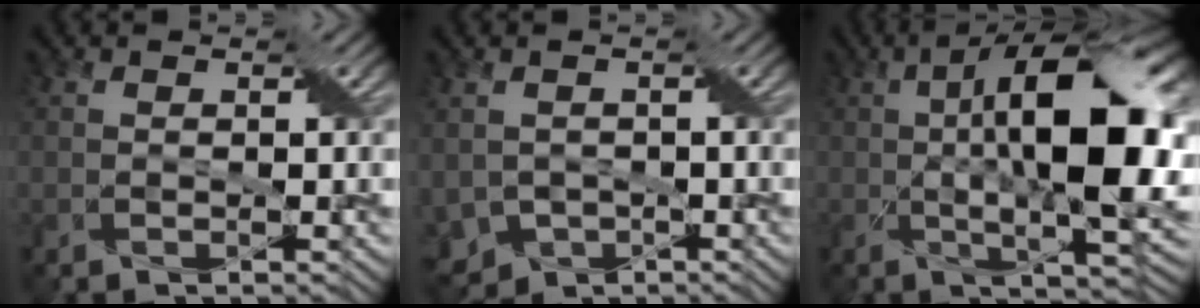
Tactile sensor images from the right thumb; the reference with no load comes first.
{"total": 5.6, "force": [-2.6, 3.8, 3.3], "torque": [-0.078, -0.020, -0.049]}
{"total": 15.9, "force": [0.7, 5.7, 14.9], "torque": [-0.225, 0.008, 0.009]}